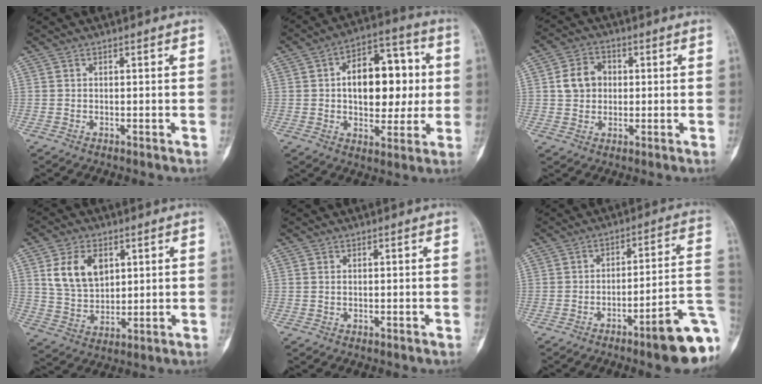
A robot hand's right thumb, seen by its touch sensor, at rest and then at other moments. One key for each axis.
{"total": 17.3, "fx": 1.7, "fy": 10.5, "fz": 13.7, "tx": -0.156, "ty": 0.022, "tz": 0.024}
{"total": 6.7, "fx": 0.8, "fy": 5.5, "fz": 3.7, "tx": -0.049, "ty": 0.010, "tz": 0.011}
{"total": 10.5, "fx": 3.7, "fy": 7.0, "fz": 6.9, "tx": -0.106, "ty": -0.014, "tz": 0.077}
{"total": 0.5, "fx": 0.2, "fy": 0.3, "fz": 0.4, "tx": -0.011, "ty": 0.004, "tz": 0.004}
{"total": 14.9, "fx": -6.5, "fy": 2.5, "fz": 13.2, "tx": -0.128, "ty": 0.046, "tz": -0.086}